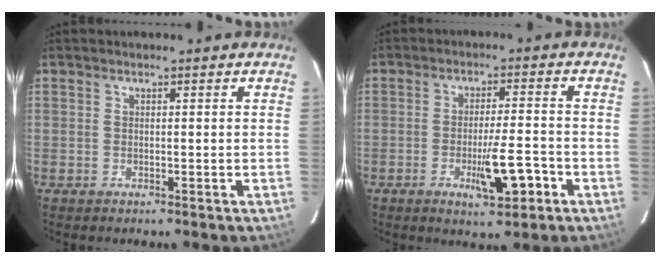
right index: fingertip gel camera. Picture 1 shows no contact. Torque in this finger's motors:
{"motor_torque": [0.24, -0.17, 0.14, 0.08]}